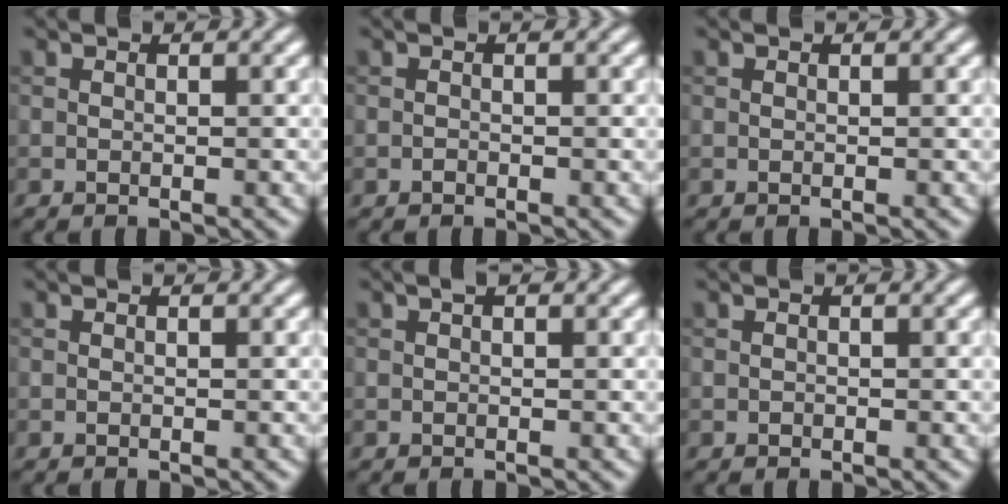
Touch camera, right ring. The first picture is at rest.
{"total": 0.0}
{"total": 0.0}
{"total": 0.0}
{"total": 0.5, "force": [0.3, 0.2, 0.4], "torque": [-0.006, 0.001, 0.003]}
{"total": 0.0}